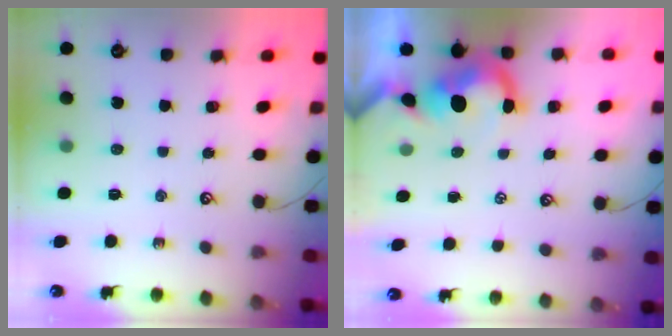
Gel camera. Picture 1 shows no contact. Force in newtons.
{"total": 2.8, "press": 2.6, "slide": 0.9}